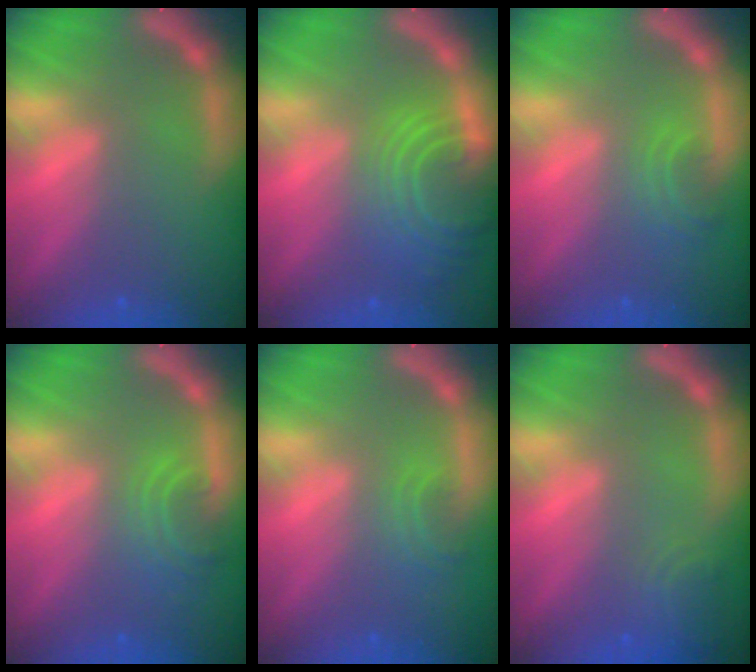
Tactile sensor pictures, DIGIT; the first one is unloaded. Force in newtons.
{"total": 9.0}
{"total": 2.4}
{"total": 3.5}
{"total": 1.9}
{"total": 2.9}